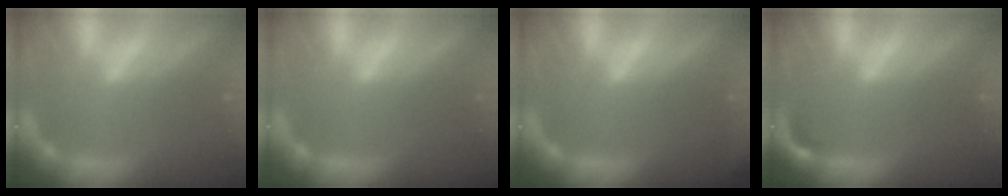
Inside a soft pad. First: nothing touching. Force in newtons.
{"total": 0.0}
{"total": 0.9}
{"total": 0.9}